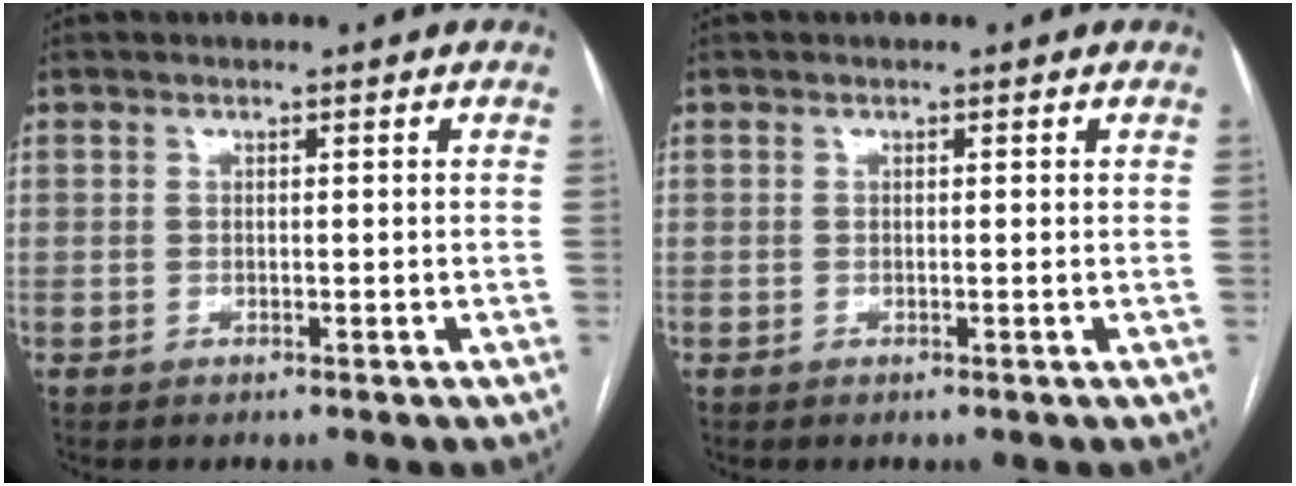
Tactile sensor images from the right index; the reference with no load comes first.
{"total": 0.0}